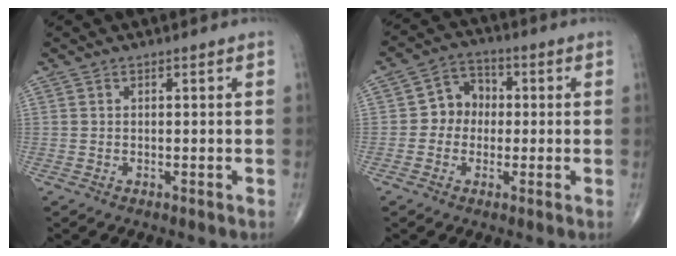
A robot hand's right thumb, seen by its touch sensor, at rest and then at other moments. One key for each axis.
{"total": 6.4, "fx": -0.3, "fy": 5.6, "fz": 3.0, "tx": -0.019, "ty": 0.021, "tz": -0.020}